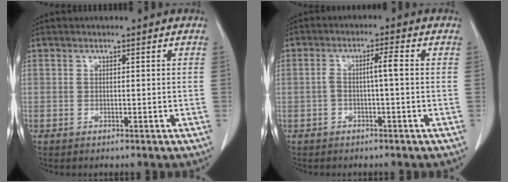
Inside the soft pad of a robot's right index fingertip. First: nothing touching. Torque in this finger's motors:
{"motor_torque": [0.14, 0.07, 0.09, 0.02]}